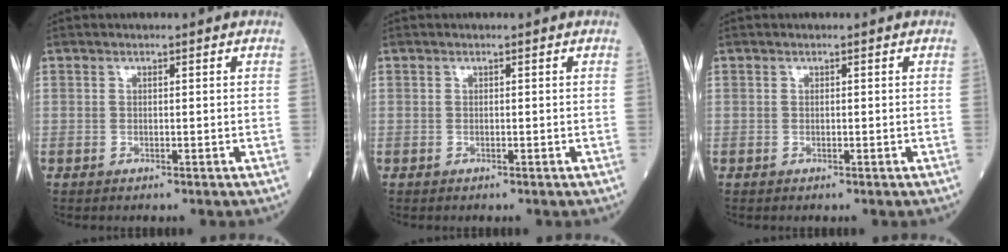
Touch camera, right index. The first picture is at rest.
{"total": 0.0}
{"total": 0.0}